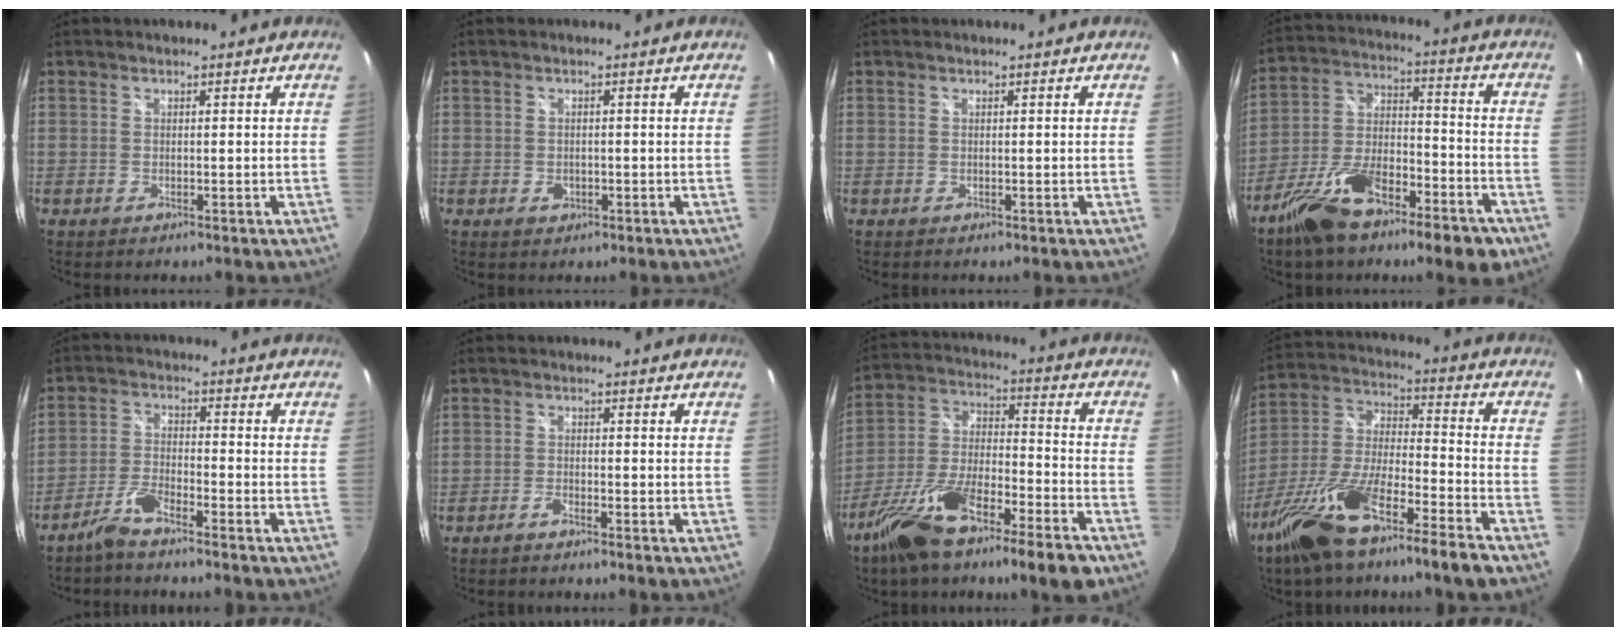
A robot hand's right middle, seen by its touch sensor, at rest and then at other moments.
{"total": 1.9, "force": [-0.7, 1.5, 0.9], "torque": [-0.014, -0.001, -0.011]}
{"total": 0.0}
{"total": 18.3, "force": [-11.1, 6.5, 13.0], "torque": [-0.236, -0.011, -0.186]}
{"total": 5.0, "force": [-4.2, 0.5, 2.6], "torque": [-0.066, 0.004, -0.087]}
{"total": 1.8, "force": [-1.5, 0.2, 0.9], "torque": [-0.031, 0.001, -0.033]}
{"total": 18.6, "force": [-11.9, 3.9, 13.7], "torque": [-0.253, -0.013, -0.212]}
{"total": 18.9, "force": [-12.4, 2.8, 13.9], "torque": [-0.272, -0.009, -0.236]}